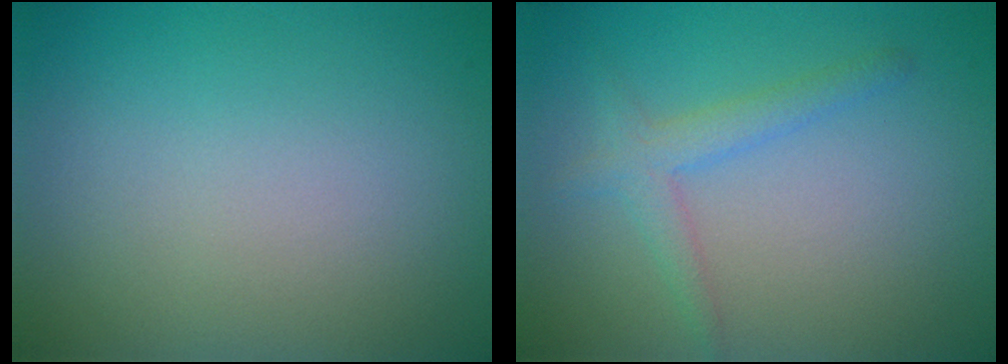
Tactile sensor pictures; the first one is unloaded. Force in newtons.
{"total": 2.2, "press": 2.2, "slide": 0.1}